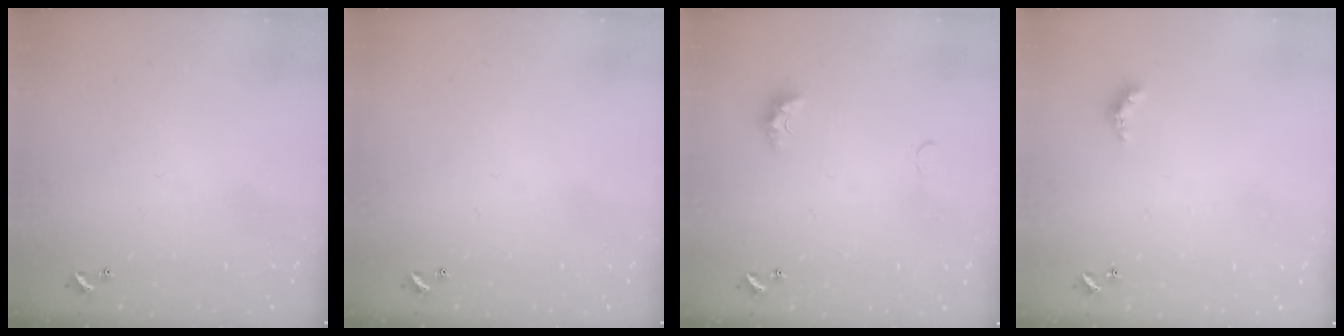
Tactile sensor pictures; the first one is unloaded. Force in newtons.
{"total": 0.0}
{"total": 2.8, "press": 2.8, "slide": 0.7}
{"total": 2.4, "press": 2.3, "slide": 0.5}